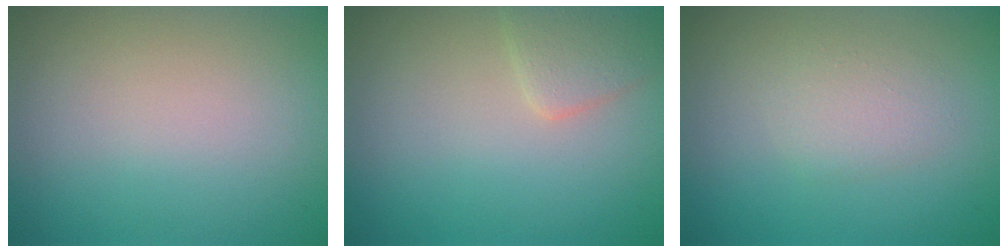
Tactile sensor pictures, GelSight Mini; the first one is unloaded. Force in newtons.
{"total": 2.1, "press": 2.1, "slide": 0.1}
{"total": 1.9, "press": 1.9, "slide": 0.0}